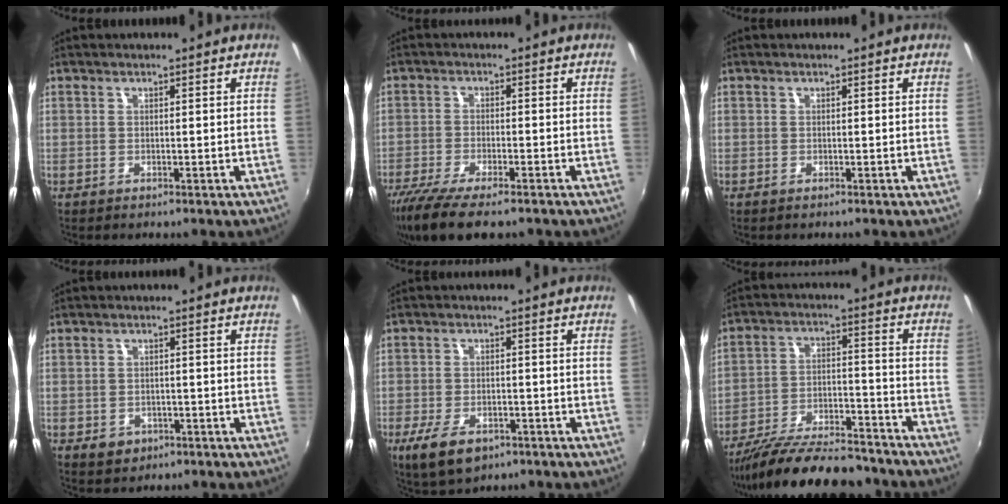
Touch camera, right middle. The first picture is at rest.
{"total": 11.5, "force": [-8.8, 2.8, 6.9], "torque": [-0.158, -0.044, -0.158]}
{"total": 0.0}
{"total": 3.8, "force": [-1.7, 3.0, 1.5], "torque": [-0.035, -0.004, -0.019]}
{"total": 8.8, "force": [-5.0, 4.5, 5.6], "torque": [-0.131, -0.025, -0.086]}
{"total": 20.2, "force": [-17.3, 5.2, 9.0], "torque": [-0.174, -0.021, -0.260]}